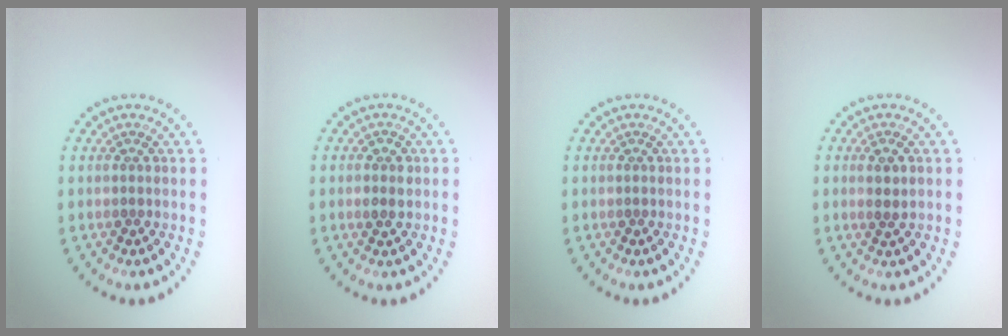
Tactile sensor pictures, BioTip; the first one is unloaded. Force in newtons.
{"total": 1.4, "press": 1.4, "slide": 0.1}
{"total": 0.0}
{"total": 1.3, "press": 1.1, "slide": 0.6}